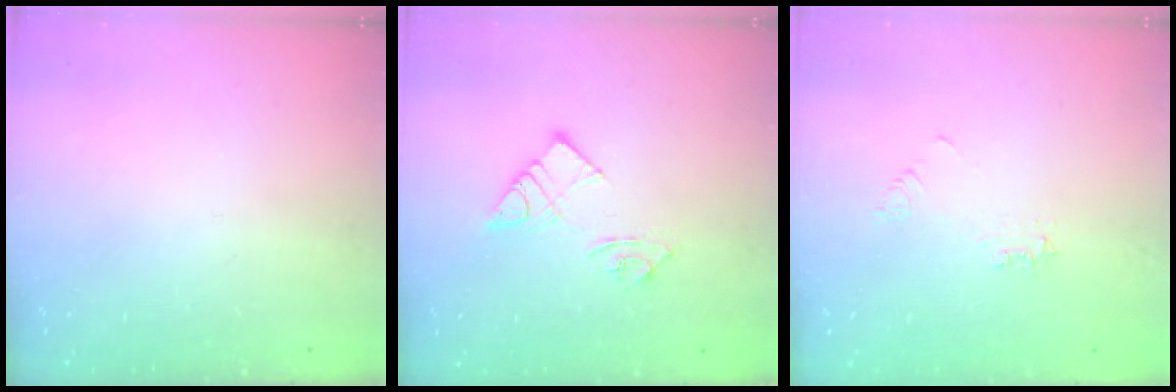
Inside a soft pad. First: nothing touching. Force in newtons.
{"total": 8.4, "press": 8.4, "slide": 0.6}
{"total": 4.5, "press": 4.5, "slide": 0.7}